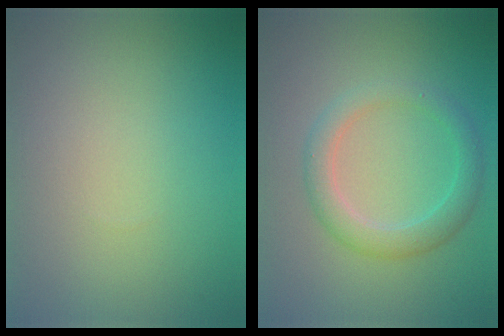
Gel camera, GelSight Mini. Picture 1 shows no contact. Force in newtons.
{"total": 3.1, "press": 3.1, "slide": 0.0}